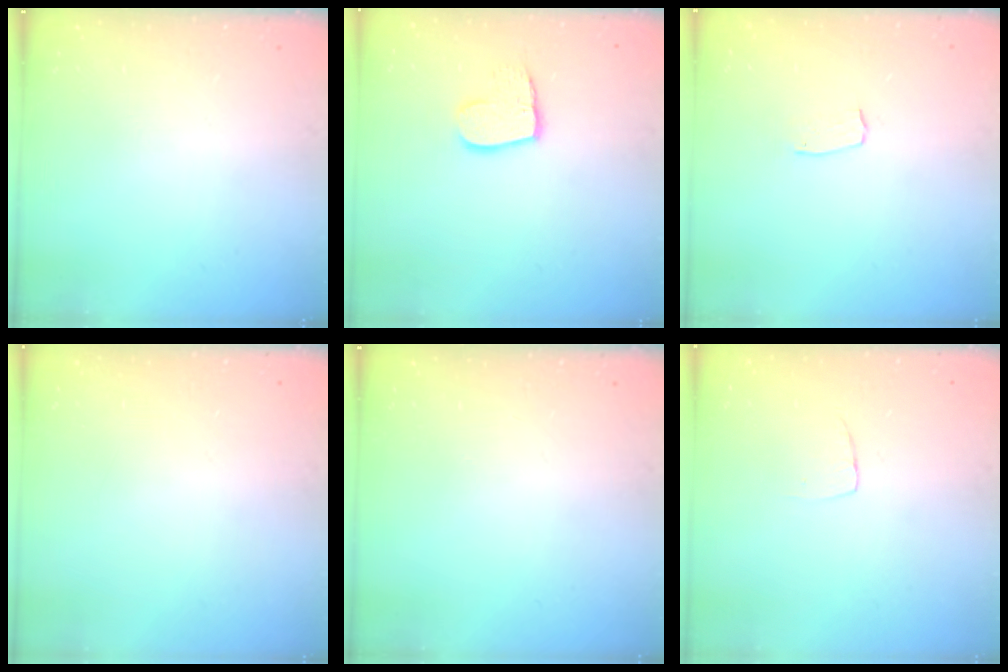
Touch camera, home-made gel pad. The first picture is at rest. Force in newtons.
{"total": 9.8, "press": 9.8, "slide": 0.9}
{"total": 4.0, "press": 3.9, "slide": 0.2}
{"total": 0.0}
{"total": 0.0}
{"total": 3.5, "press": 3.5, "slide": 0.3}